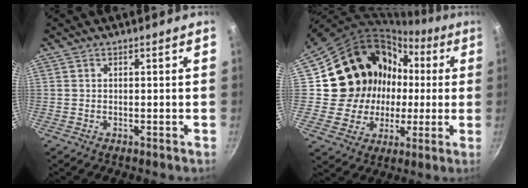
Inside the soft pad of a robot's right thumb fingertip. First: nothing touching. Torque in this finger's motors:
{"motor_torque": [1.18, 3.83, 0.23, 0.12, 0.25]}